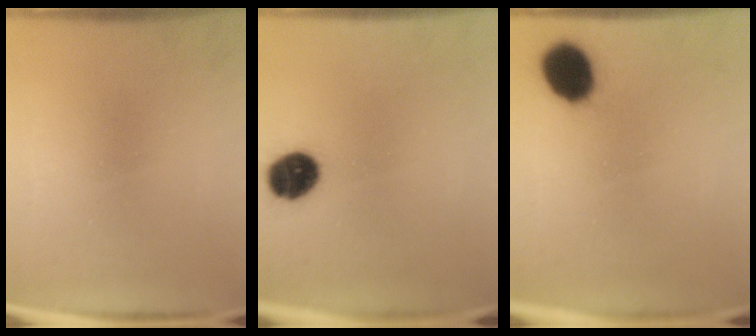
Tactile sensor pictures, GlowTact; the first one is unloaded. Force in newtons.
{"total": 8.9}
{"total": 10.7}